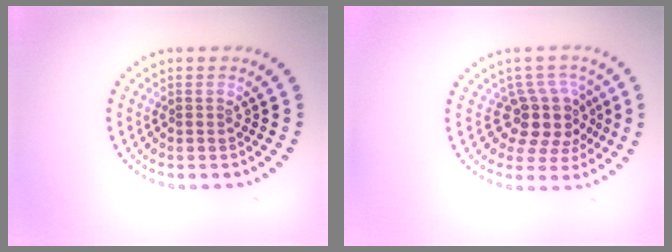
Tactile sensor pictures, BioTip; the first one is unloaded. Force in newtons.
{"total": 3.8, "press": 2.9, "slide": 2.5}